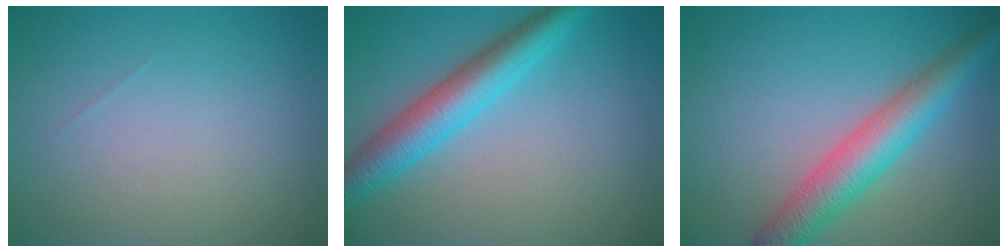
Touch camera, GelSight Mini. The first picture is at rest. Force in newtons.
{"total": 5.6, "press": 5.6, "slide": 0.1}
{"total": 5.8, "press": 5.8, "slide": 0.1}